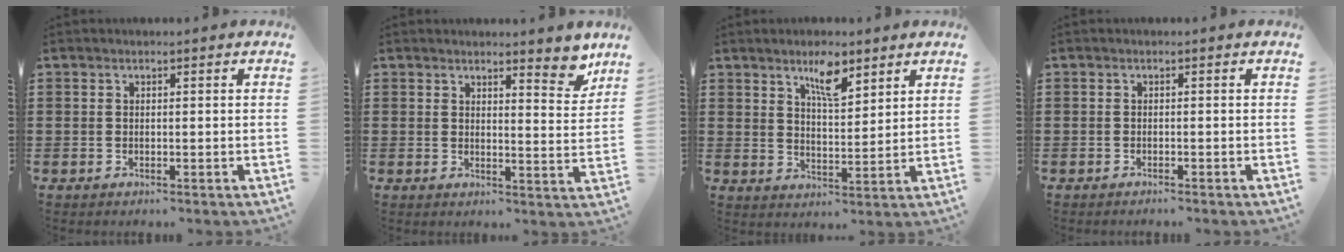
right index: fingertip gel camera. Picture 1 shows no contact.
{"total": 4.5, "force": [4.0, 0.8, 1.8], "torque": [-0.022, -0.016, 0.067]}
{"total": 5.9, "force": [4.2, 1.6, 3.8], "torque": [-0.062, -0.010, 0.067]}
{"total": 0.6, "force": [-0.5, 0.0, 0.1], "torque": [-0.004, -0.002, -0.011]}